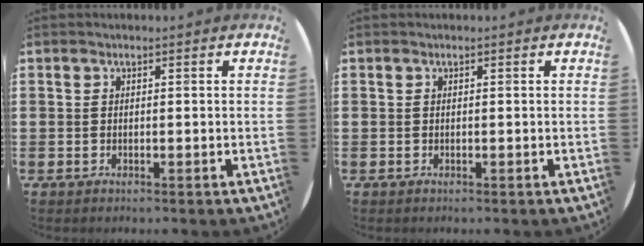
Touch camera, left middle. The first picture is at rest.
{"total": 0.0}